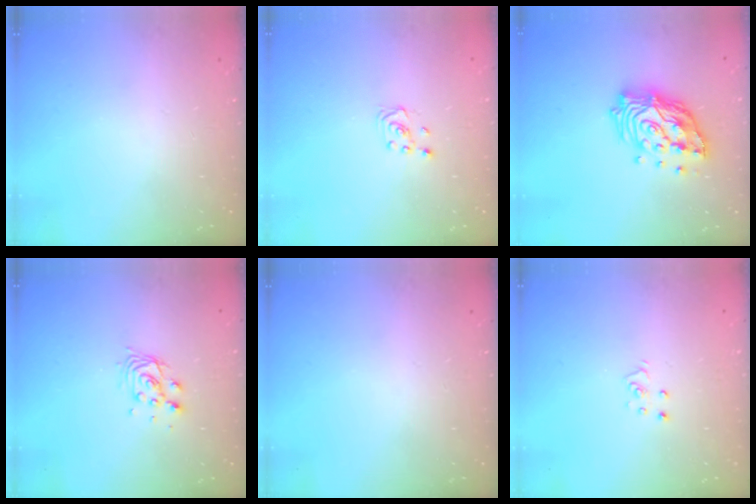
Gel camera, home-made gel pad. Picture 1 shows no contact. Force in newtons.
{"total": 1.9, "press": 1.8, "slide": 0.6}
{"total": 17.0, "press": 16.8, "slide": 2.2}
{"total": 7.6, "press": 7.6, "slide": 0.5}
{"total": 0.0}
{"total": 3.6, "press": 3.6, "slide": 0.2}